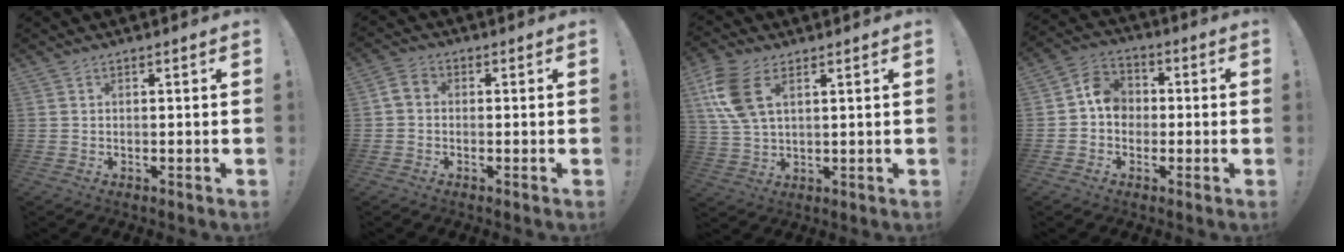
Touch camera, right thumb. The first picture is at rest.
{"total": 3.5, "force": [-0.4, 2.7, 2.2], "torque": [-0.042, 0.009, -0.005]}
{"total": 12.2, "force": [4.9, 6.6, 9.0], "torque": [-0.184, -0.012, 0.094]}
{"total": 8.6, "force": [-0.5, 7.5, 4.1], "torque": [-0.057, 0.021, -0.002]}